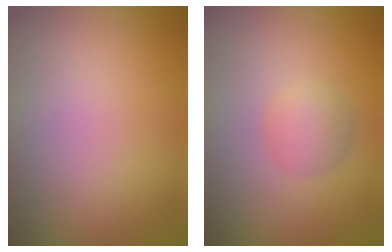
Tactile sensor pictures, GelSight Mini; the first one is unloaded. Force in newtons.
{"total": 1.9, "press": 1.9, "slide": 0.1}